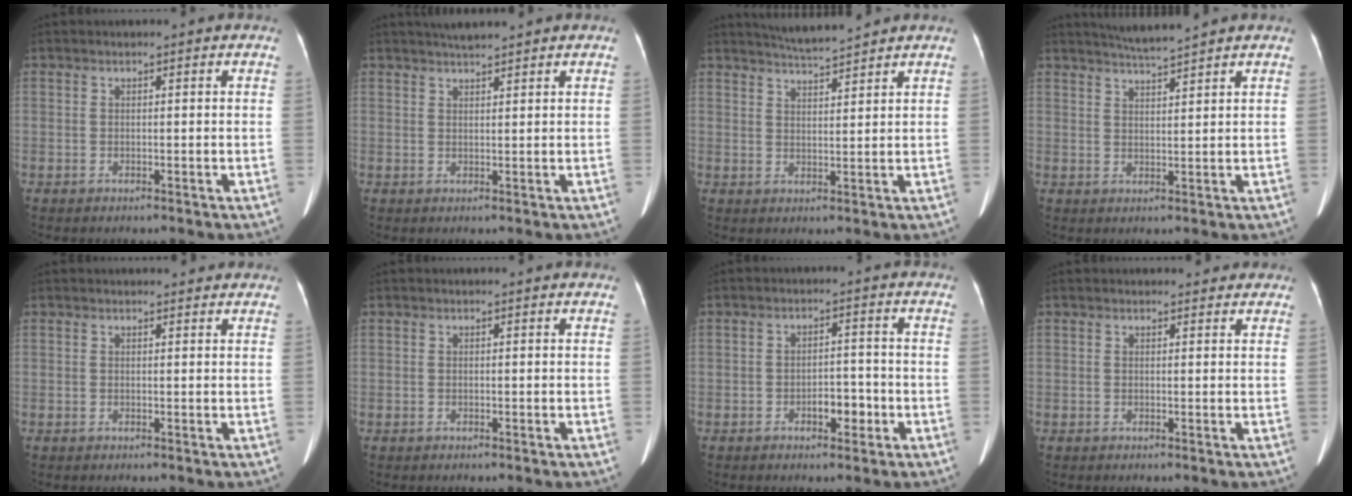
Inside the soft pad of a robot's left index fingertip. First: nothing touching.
{"total": 3.5, "force": [3.2, 0.0, 1.4], "torque": [-0.021, 0.018, 0.055]}
{"total": 5.3, "force": [5.1, -0.7, 1.3], "torque": [-0.027, 0.008, 0.088]}
{"total": 4.4, "force": [4.1, -1.1, 1.2], "torque": [-0.024, 0.004, 0.075]}
{"total": 3.8, "force": [3.5, 1.0, 1.1], "torque": [-0.011, 0.017, 0.038]}
{"total": 0.6, "force": [0.6, 0.1, 0.2], "torque": [-0.004, 0.006, 0.003]}
{"total": 3.5, "force": [-1.6, 1.7, 2.6], "torque": [-0.035, 0.006, -0.021]}
{"total": 3.3, "force": [3.0, 1.3, 0.7], "torque": [-0.002, 0.011, 0.028]}